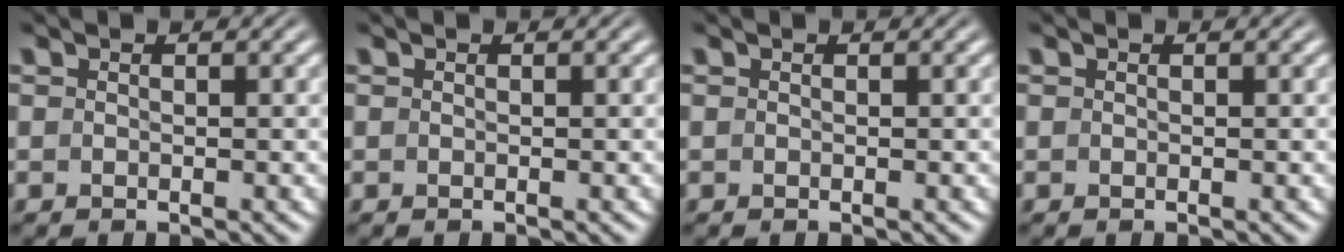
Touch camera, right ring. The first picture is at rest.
{"total": 0.0}
{"total": 0.0}
{"total": 0.0}